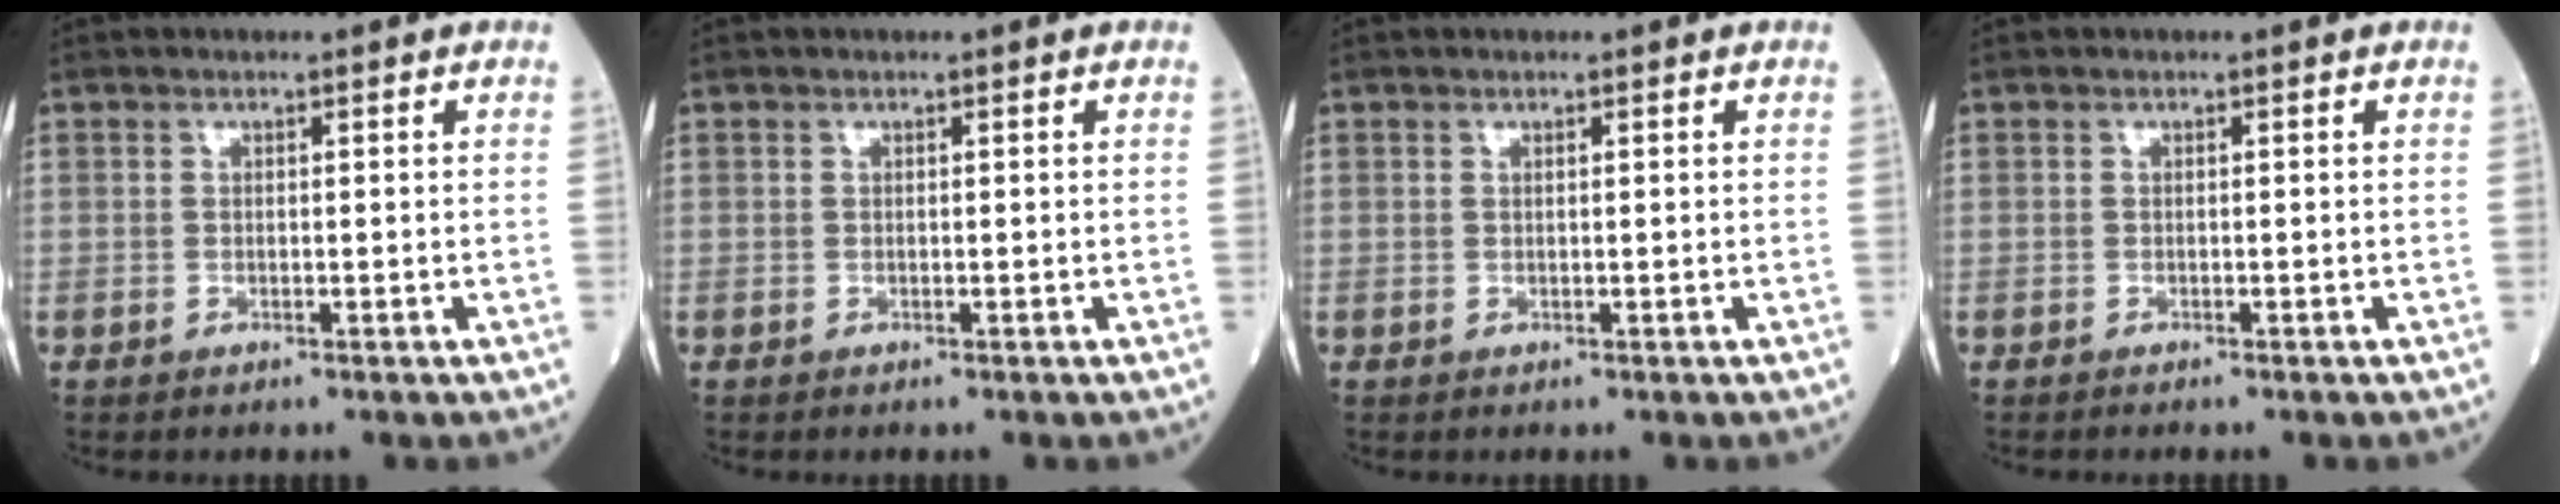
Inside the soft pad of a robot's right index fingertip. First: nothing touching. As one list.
[{"total": 0.0}, {"total": 0.0}, {"total": 0.7, "force": [-0.6, 0.0, 0.2], "torque": [0.002, 0.001, -0.011]}]